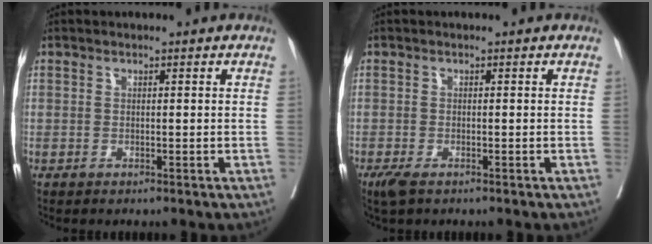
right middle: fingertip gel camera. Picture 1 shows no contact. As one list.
[{"total": 2.3, "force": [-1.5, 0.7, 1.5], "torque": [-0.035, -0.008, -0.026]}]